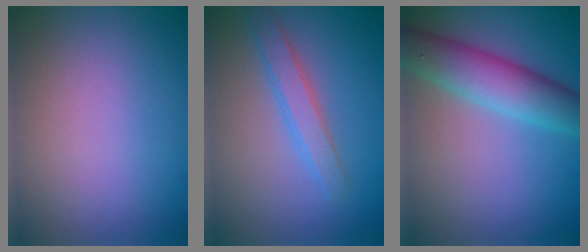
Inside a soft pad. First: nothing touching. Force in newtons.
{"total": 2.4, "press": 2.4, "slide": 0.1}
{"total": 5.7, "press": 5.7, "slide": 0.0}